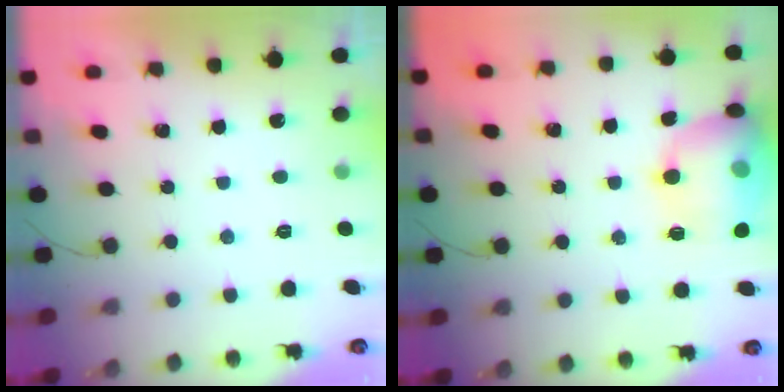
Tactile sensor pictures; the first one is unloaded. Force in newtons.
{"total": 16.8, "press": 16.3, "slide": 4.2}